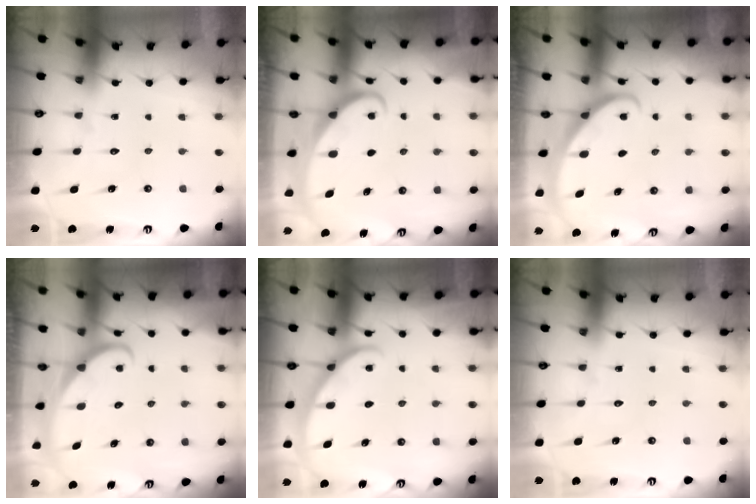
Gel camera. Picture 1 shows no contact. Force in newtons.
{"total": 2.1, "press": 2.1, "slide": 0.0}
{"total": 2.7, "press": 2.7, "slide": 0.1}
{"total": 2.1, "press": 2.1, "slide": 0.1}
{"total": 1.9, "press": 1.9, "slide": 0.2}
{"total": 0.0}